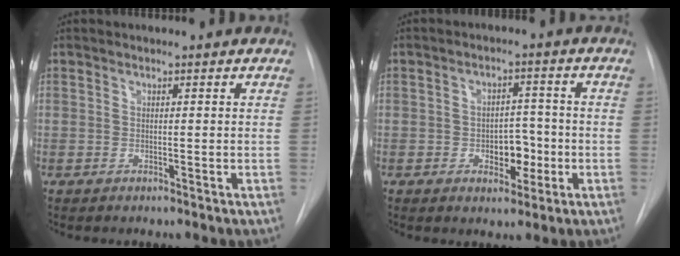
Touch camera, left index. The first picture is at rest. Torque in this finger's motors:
{"motor_torque": [0.10, 0.03, 0.13, 0.04]}